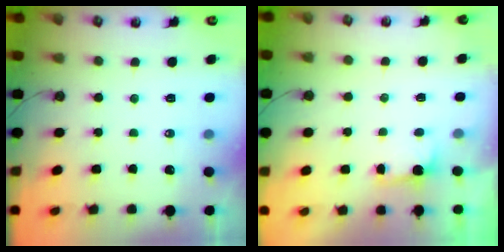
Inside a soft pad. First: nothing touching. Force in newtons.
{"total": 1.2, "press": 0.9, "slide": 0.8}